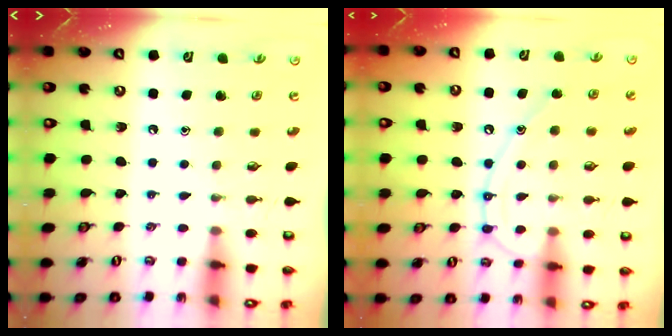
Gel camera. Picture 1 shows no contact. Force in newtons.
{"total": 12.8, "press": 12.8, "slide": 1.3}